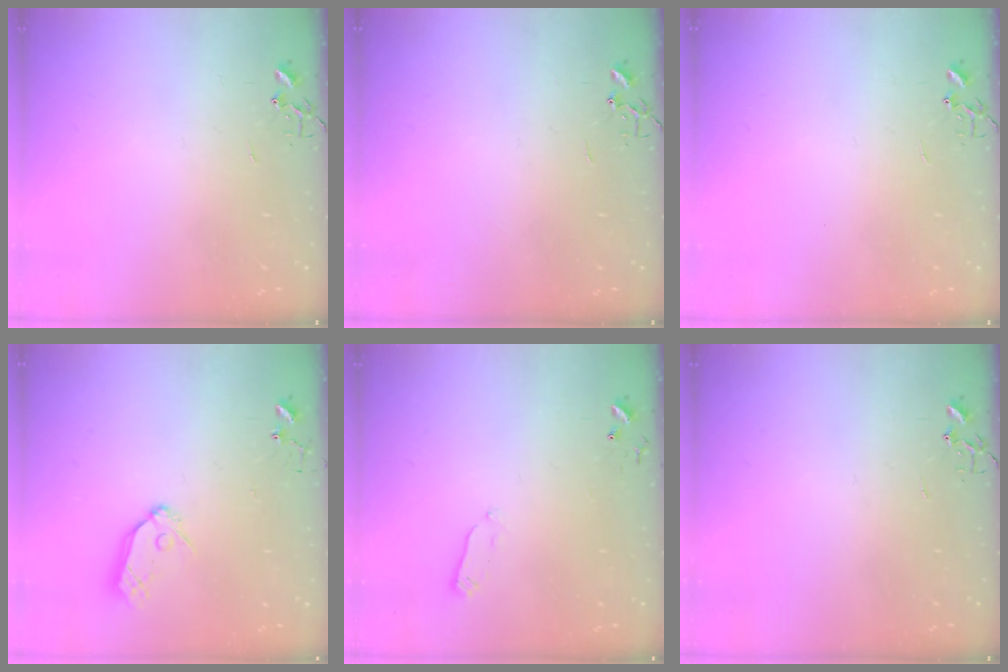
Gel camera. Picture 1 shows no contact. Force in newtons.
{"total": 0.0}
{"total": 0.0}
{"total": 9.5, "press": 9.5, "slide": 0.9}
{"total": 2.7, "press": 2.6, "slide": 0.4}
{"total": 0.0}